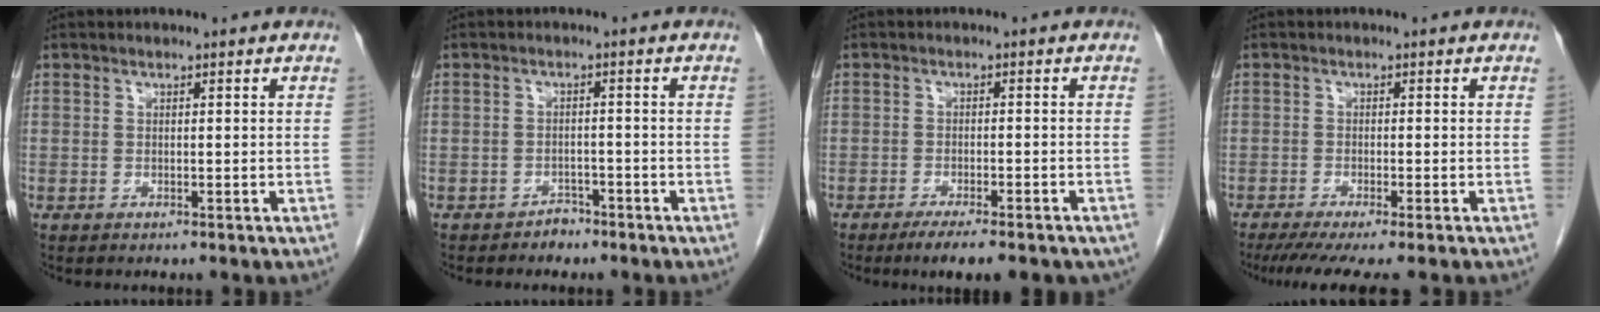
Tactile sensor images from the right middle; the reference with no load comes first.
{"total": 2.0, "force": [-1.6, 1.1, 0.2], "torque": [-0.005, 0.005, -0.026]}
{"total": 8.4, "force": [-6.4, 1.9, 5.1], "torque": [-0.057, -0.009, -0.084]}
{"total": 7.9, "force": [-6.5, 0.0, 4.6], "torque": [-0.056, -0.019, -0.100]}